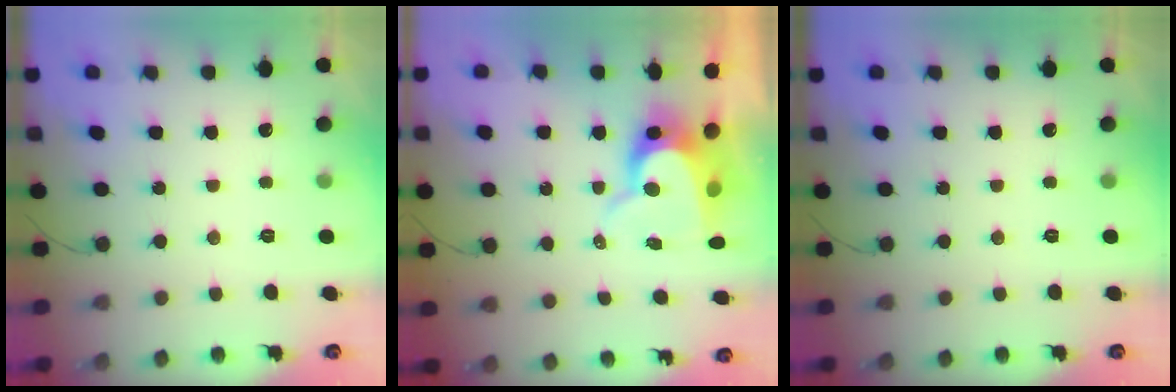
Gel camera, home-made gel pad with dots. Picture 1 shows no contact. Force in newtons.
{"total": 9.8, "press": 9.8, "slide": 0.7}
{"total": 0.0}